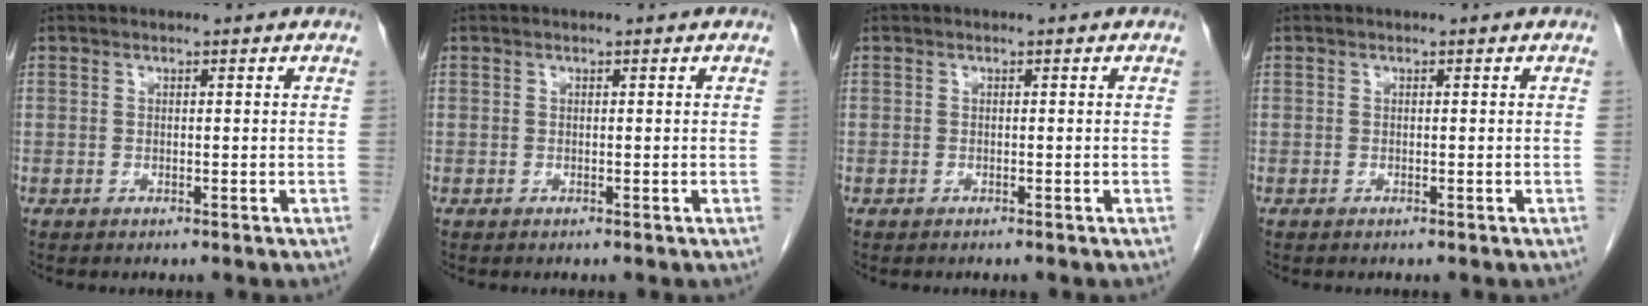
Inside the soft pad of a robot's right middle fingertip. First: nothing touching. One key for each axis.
{"total": 0.0}
{"total": 0.0}
{"total": 0.0}